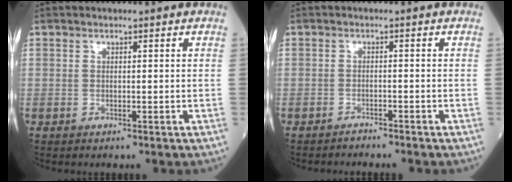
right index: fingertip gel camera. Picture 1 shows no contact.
{"total": 2.6, "force": [-2.5, 0.6, 0.4], "torque": [-0.014, -0.006, -0.036]}